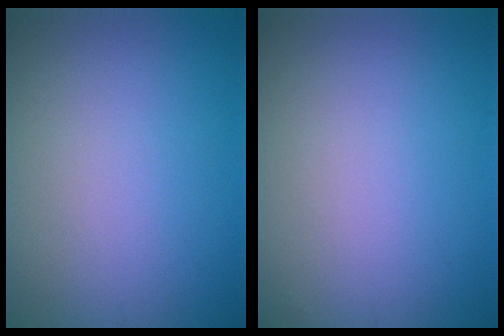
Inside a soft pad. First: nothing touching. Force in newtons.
{"total": 0.0}